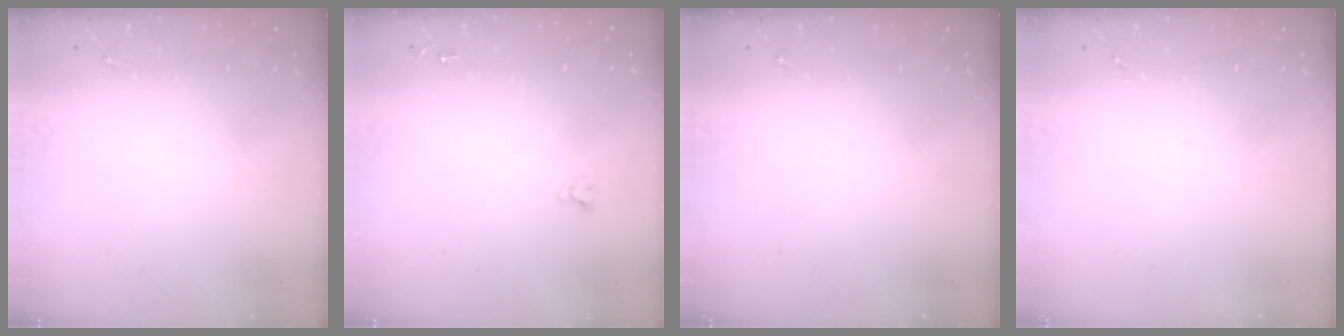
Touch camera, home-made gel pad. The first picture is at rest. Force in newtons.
{"total": 2.4, "press": 2.4, "slide": 0.2}
{"total": 0.0}
{"total": 0.0}